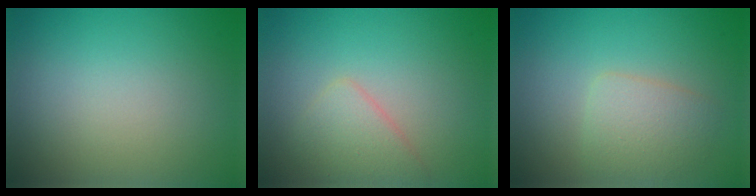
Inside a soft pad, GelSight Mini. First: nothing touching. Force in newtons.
{"total": 2.5, "press": 2.5, "slide": 0.1}
{"total": 2.5, "press": 2.5, "slide": 0.0}